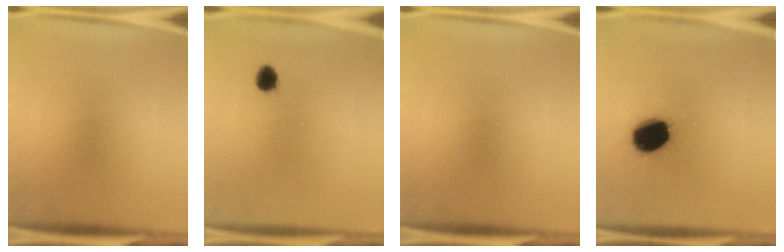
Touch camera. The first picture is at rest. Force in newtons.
{"total": 2.5}
{"total": 0.0}
{"total": 15.2}